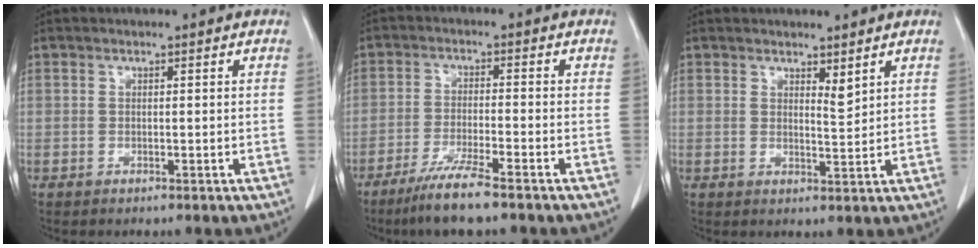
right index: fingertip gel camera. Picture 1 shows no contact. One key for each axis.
{"total": 7.4, "fx": -5.5, "fy": -0.3, "fz": 4.9, "tx": -0.091, "ty": -0.021, "tz": -0.101}
{"total": 2.1, "fx": 1.6, "fy": 0.3, "fz": 1.3, "tx": -0.028, "ty": -0.012, "tz": 0.031}